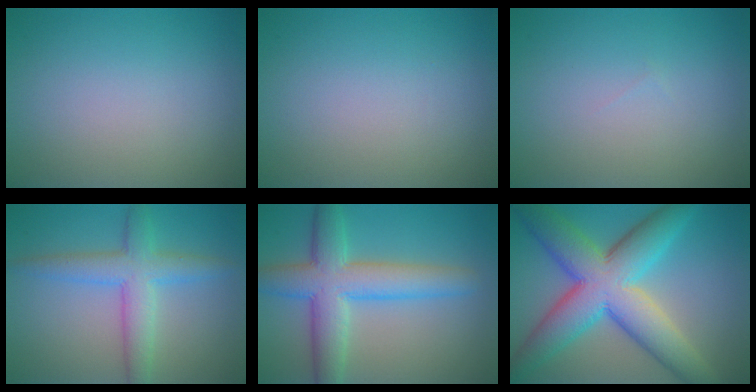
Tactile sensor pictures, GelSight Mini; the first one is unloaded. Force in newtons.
{"total": 0.0}
{"total": 0.0}
{"total": 4.7, "press": 4.7, "slide": 0.1}
{"total": 7.1, "press": 7.1, "slide": 0.3}
{"total": 11.1, "press": 11.1, "slide": 0.3}